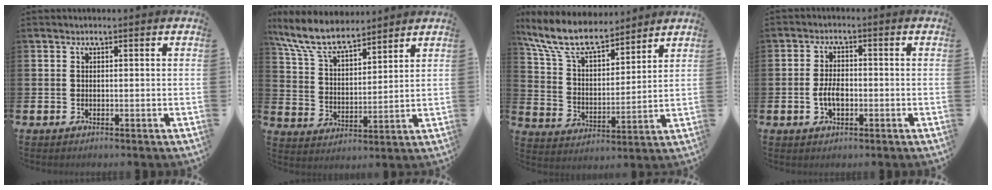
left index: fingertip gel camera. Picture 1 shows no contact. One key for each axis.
{"total": 9.1, "fx": 8.1, "fy": 2.3, "fz": 3.3, "tx": -0.101, "ty": -0.036, "tz": 0.149}
{"total": 10.4, "fx": 8.9, "fy": 3.1, "fz": 4.2, "tx": -0.124, "ty": -0.045, "tz": 0.161}
{"total": 3.5, "fx": -0.6, "fy": 2.0, "fz": 2.9, "tx": -0.044, "ty": 0.001, "tz": -0.013}